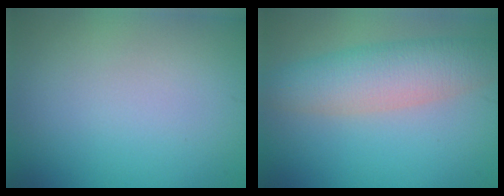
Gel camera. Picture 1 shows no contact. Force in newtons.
{"total": 5.5, "press": 5.5, "slide": 0.3}